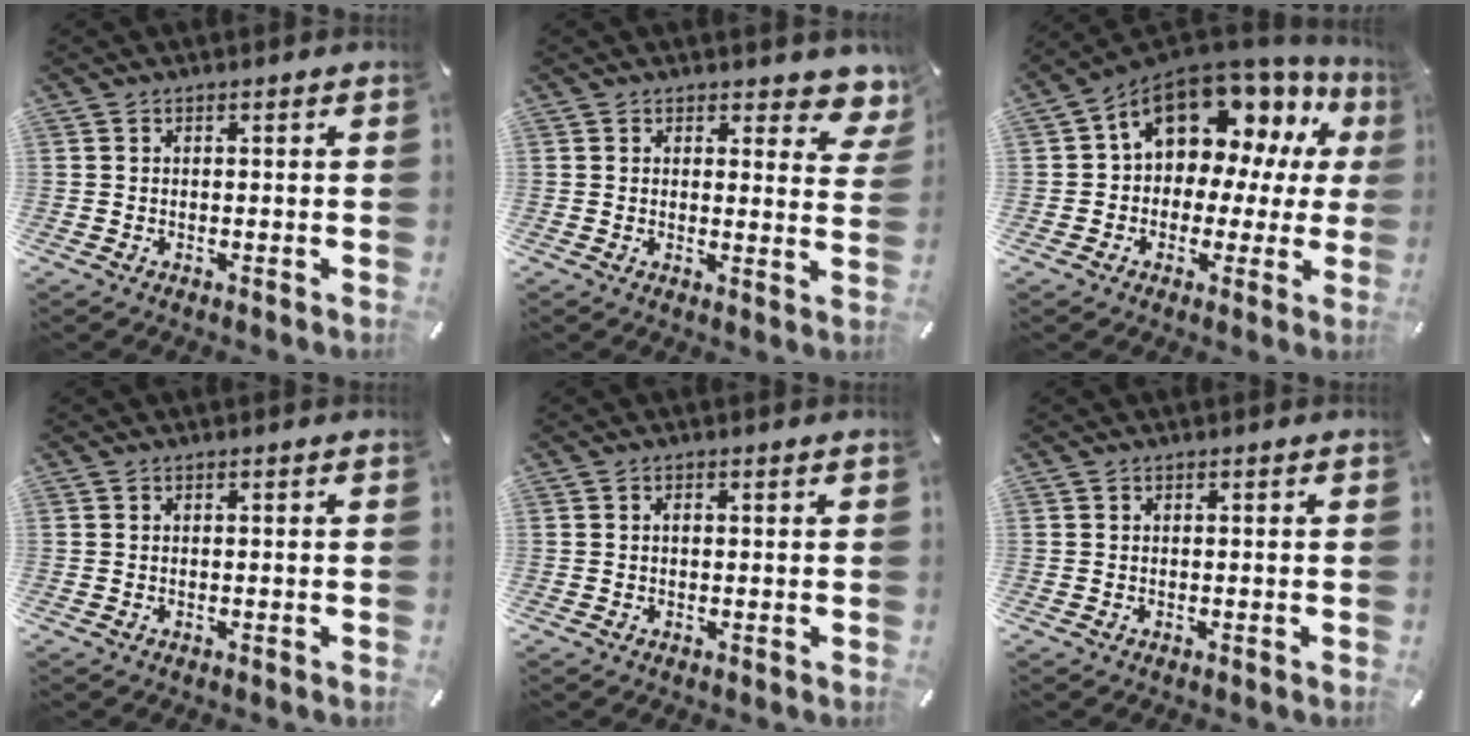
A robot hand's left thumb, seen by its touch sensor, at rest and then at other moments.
{"total": 5.3, "force": [3.7, 2.8, 2.5], "torque": [-0.009, -0.030, 0.060]}
{"total": 15.2, "force": [7.9, 9.8, 8.6], "torque": [-0.129, -0.060, 0.139]}
{"total": 0.0}
{"total": 0.8, "force": [0.2, 0.3, 0.7], "torque": [-0.015, 0.001, 0.003]}
{"total": 0.0}